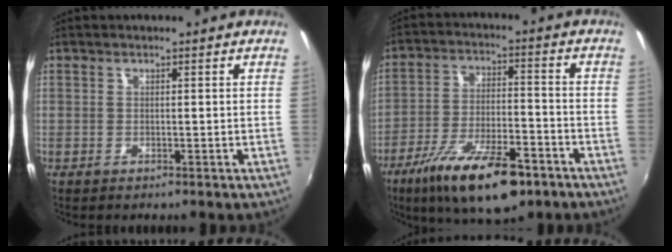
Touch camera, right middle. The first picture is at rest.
{"total": 16.9, "force": [-10.8, 5.5, 11.8], "torque": [-0.224, -0.030, -0.179]}